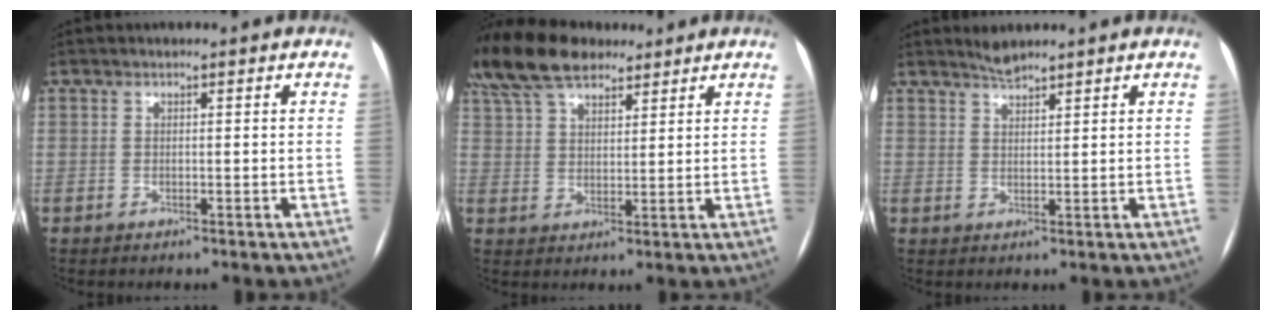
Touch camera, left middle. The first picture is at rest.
{"total": 12.4, "force": [9.9, 4.8, 5.7], "torque": [-0.119, 0.043, 0.182]}
{"total": 2.3, "force": [2.2, 0.0, 0.6], "torque": [-0.015, 0.003, 0.043]}